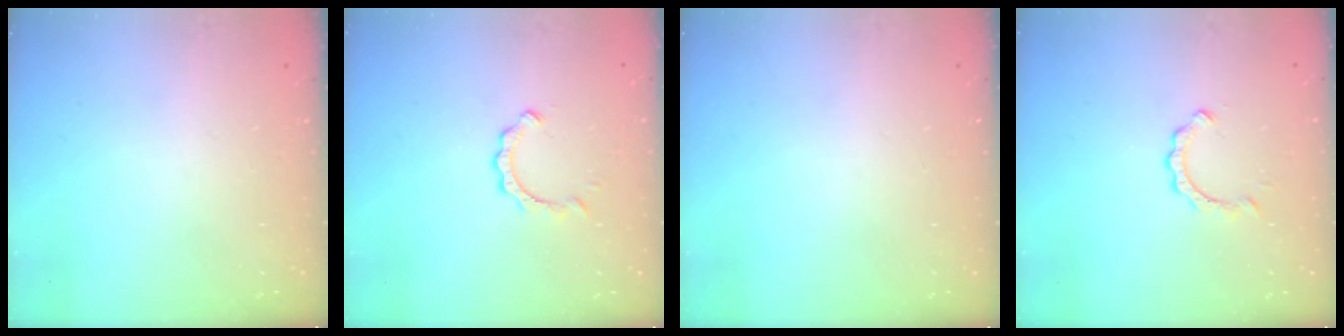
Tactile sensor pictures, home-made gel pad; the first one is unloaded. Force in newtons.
{"total": 2.8, "press": 2.8, "slide": 0.3}
{"total": 0.0}
{"total": 2.3, "press": 2.3, "slide": 0.3}